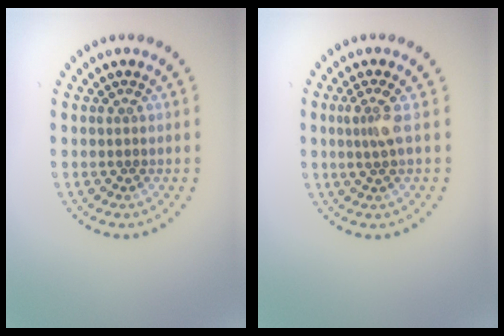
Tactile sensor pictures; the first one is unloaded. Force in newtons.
{"total": 2.0, "press": 1.5, "slide": 1.3}